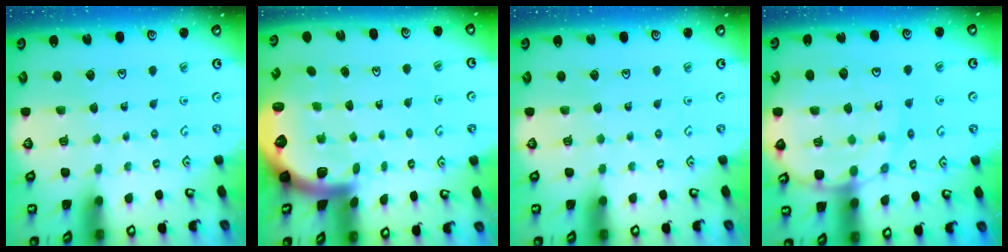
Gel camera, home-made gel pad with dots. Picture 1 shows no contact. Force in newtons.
{"total": 2.7, "press": 2.5, "slide": 0.9}
{"total": 0.0}
{"total": 16.2, "press": 16.1, "slide": 1.9}